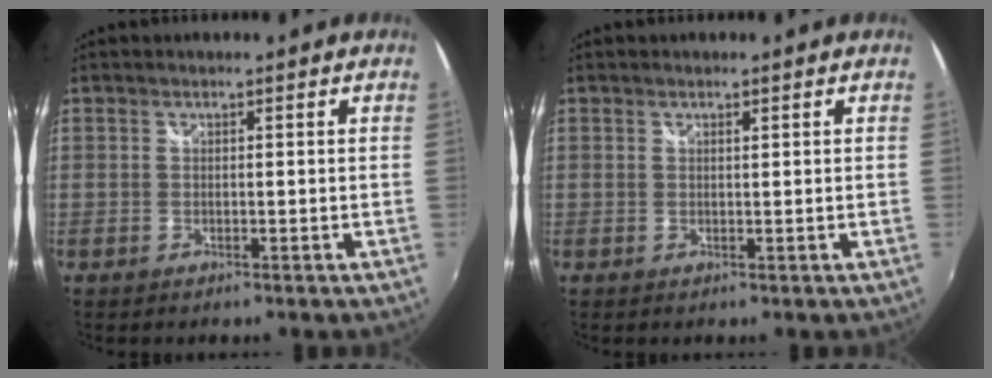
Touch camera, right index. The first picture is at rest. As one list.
[{"total": 0.6, "force": [0.4, 0.1, 0.4], "torque": [-0.006, 0.001, 0.007]}]